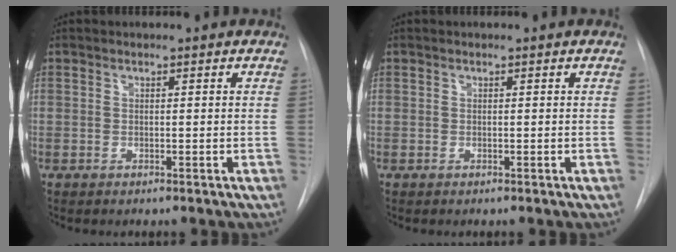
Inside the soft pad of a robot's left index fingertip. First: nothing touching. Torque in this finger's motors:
{"motor_torque": [-0.03, 0.07, -0.03, 0.00]}